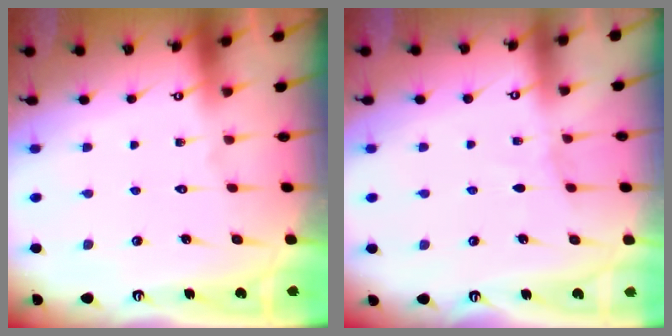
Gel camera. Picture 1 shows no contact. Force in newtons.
{"total": 2.7, "press": 2.7, "slide": 0.3}